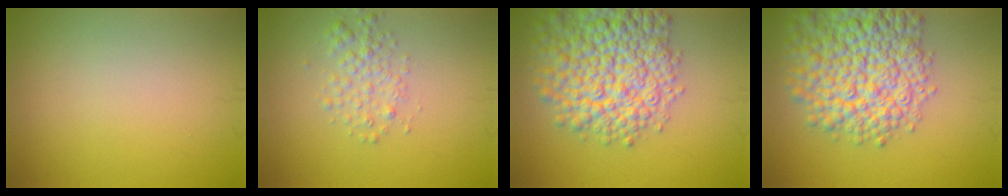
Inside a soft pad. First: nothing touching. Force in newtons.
{"total": 2.2, "press": 2.2, "slide": 0.1}
{"total": 10.3, "press": 10.3, "slide": 0.4}
{"total": 10.3, "press": 10.3, "slide": 0.4}